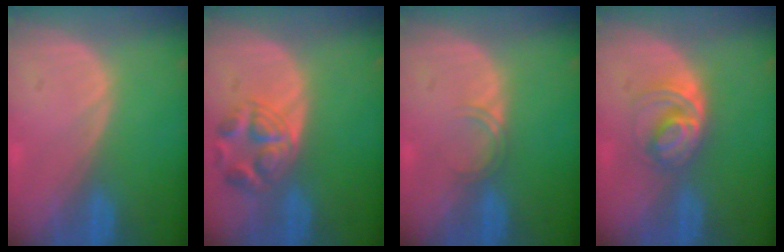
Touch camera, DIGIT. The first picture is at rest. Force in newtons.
{"total": 5.6, "press": 5.6, "slide": 0.2}
{"total": 1.7, "press": 1.7, "slide": 0.3}
{"total": 5.4, "press": 5.0, "slide": 2.1}